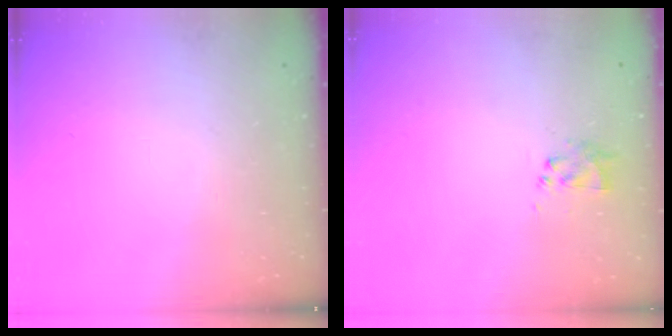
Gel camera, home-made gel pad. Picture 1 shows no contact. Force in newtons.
{"total": 3.0, "press": 2.8, "slide": 1.1}